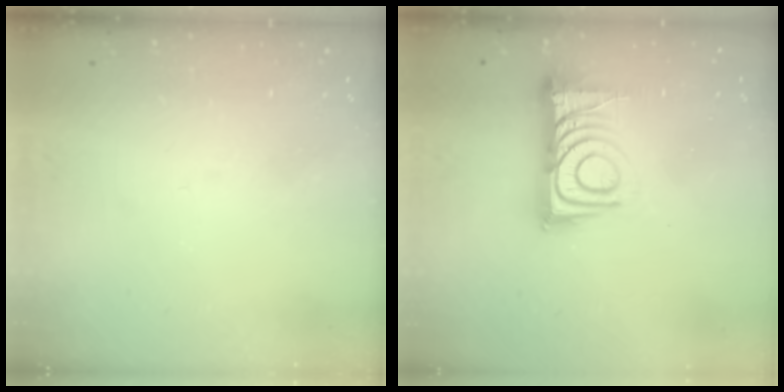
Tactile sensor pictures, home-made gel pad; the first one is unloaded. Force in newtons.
{"total": 13.1, "press": 13.0, "slide": 0.9}